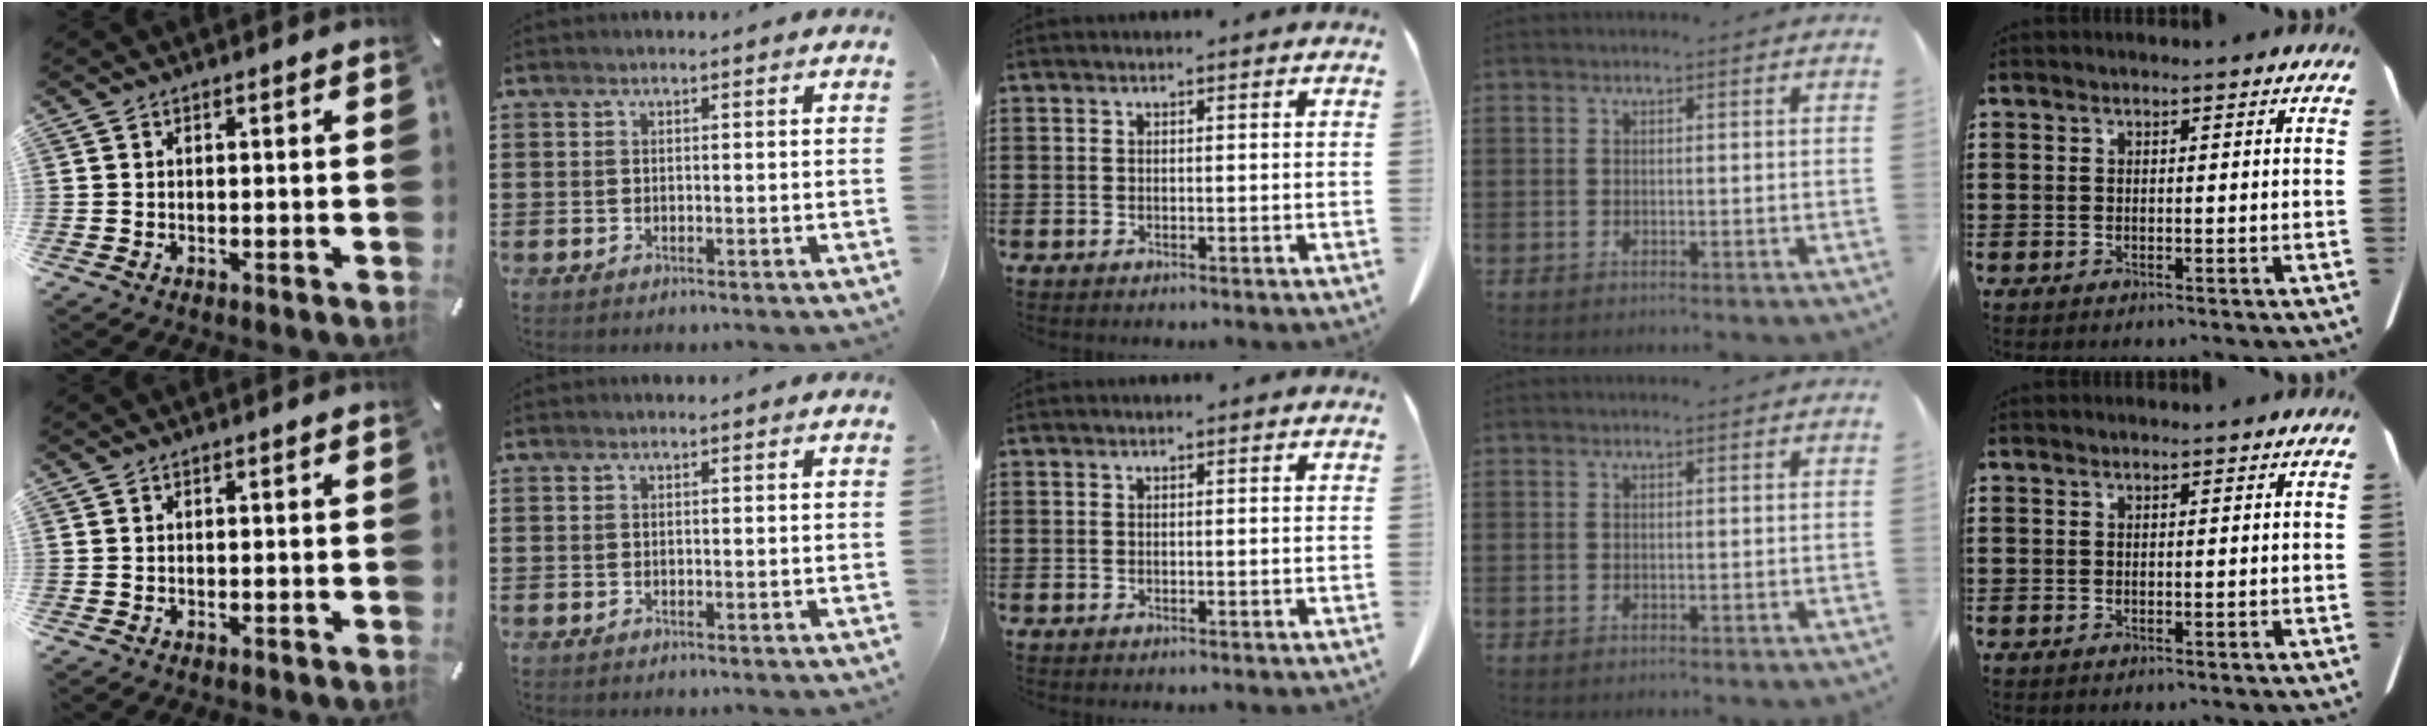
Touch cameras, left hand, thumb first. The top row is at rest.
{}